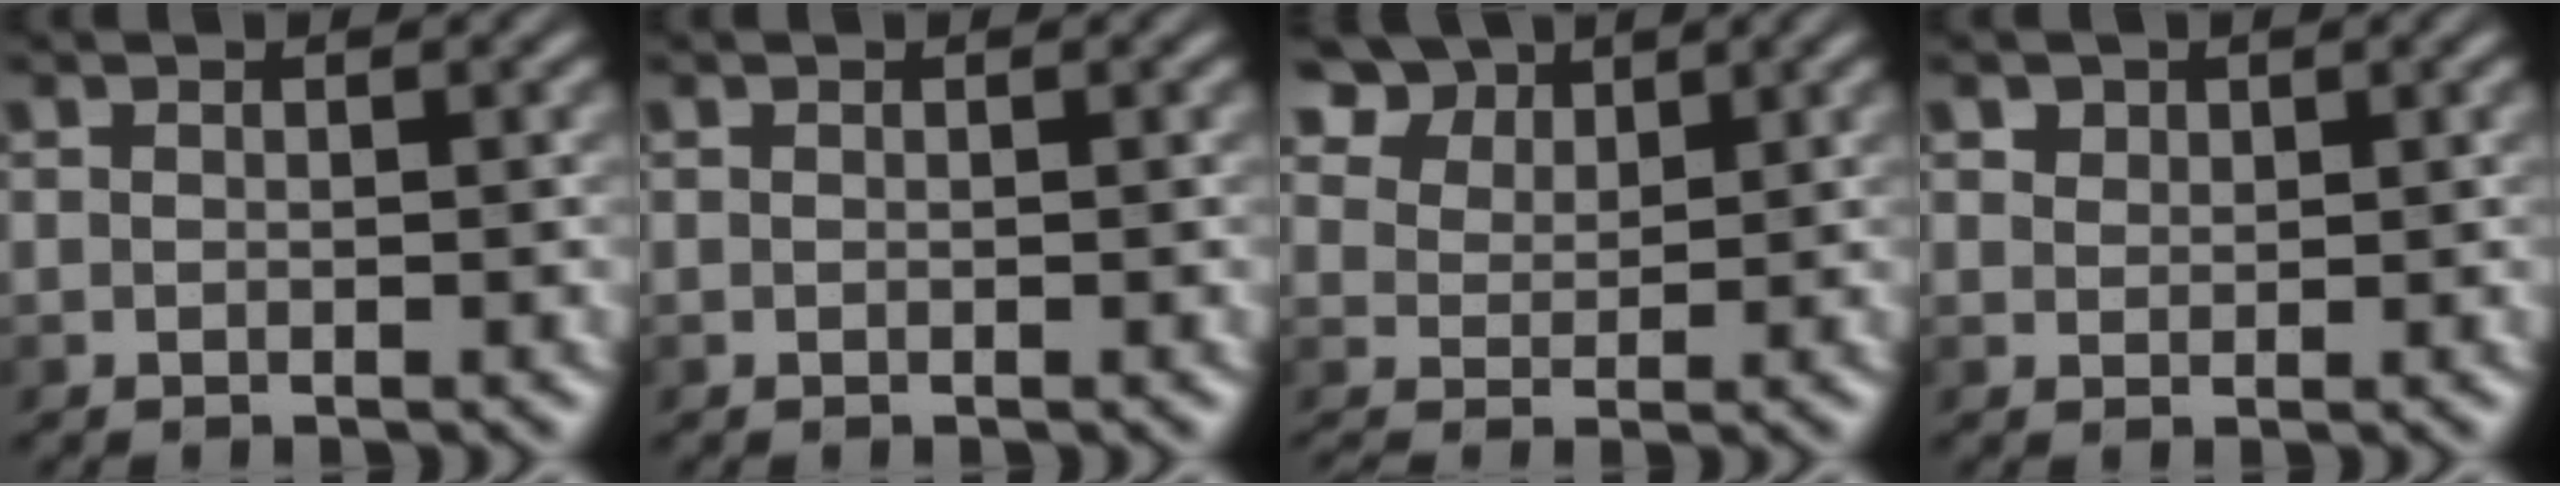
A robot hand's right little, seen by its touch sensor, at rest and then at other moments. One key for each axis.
{"total": 0.0}
{"total": 5.4, "fx": 4.4, "fy": 2.6, "fz": 1.8, "tx": -0.041, "ty": 0.001, "tz": 0.078}
{"total": 1.2, "fx": 0.8, "fy": 0.9, "fz": 0.0, "tx": -0.004, "ty": -0.002, "tz": 0.017}